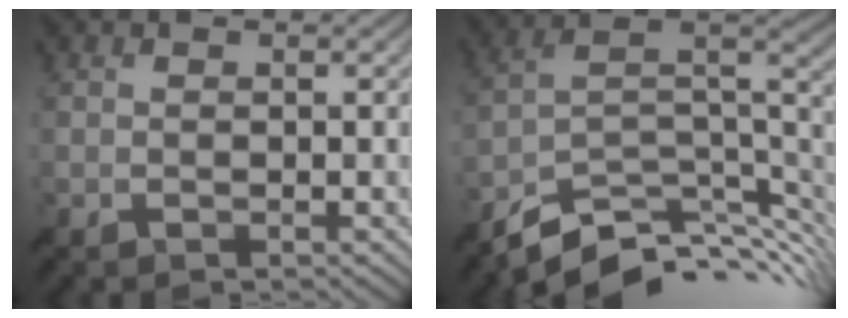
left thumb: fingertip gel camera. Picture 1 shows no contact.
{"total": 10.5, "force": [-7.0, 4.0, 6.7], "torque": [-0.128, 0.002, -0.121]}